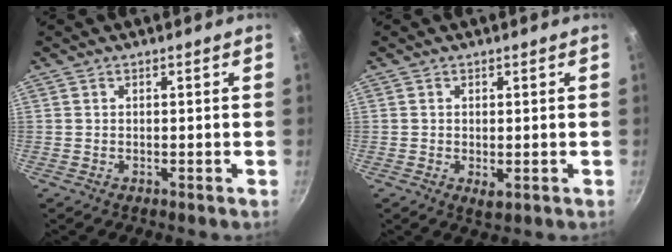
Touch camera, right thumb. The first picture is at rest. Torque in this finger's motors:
{"motor_torque": [-0.22, -0.09, -0.31, -0.11, -0.02]}